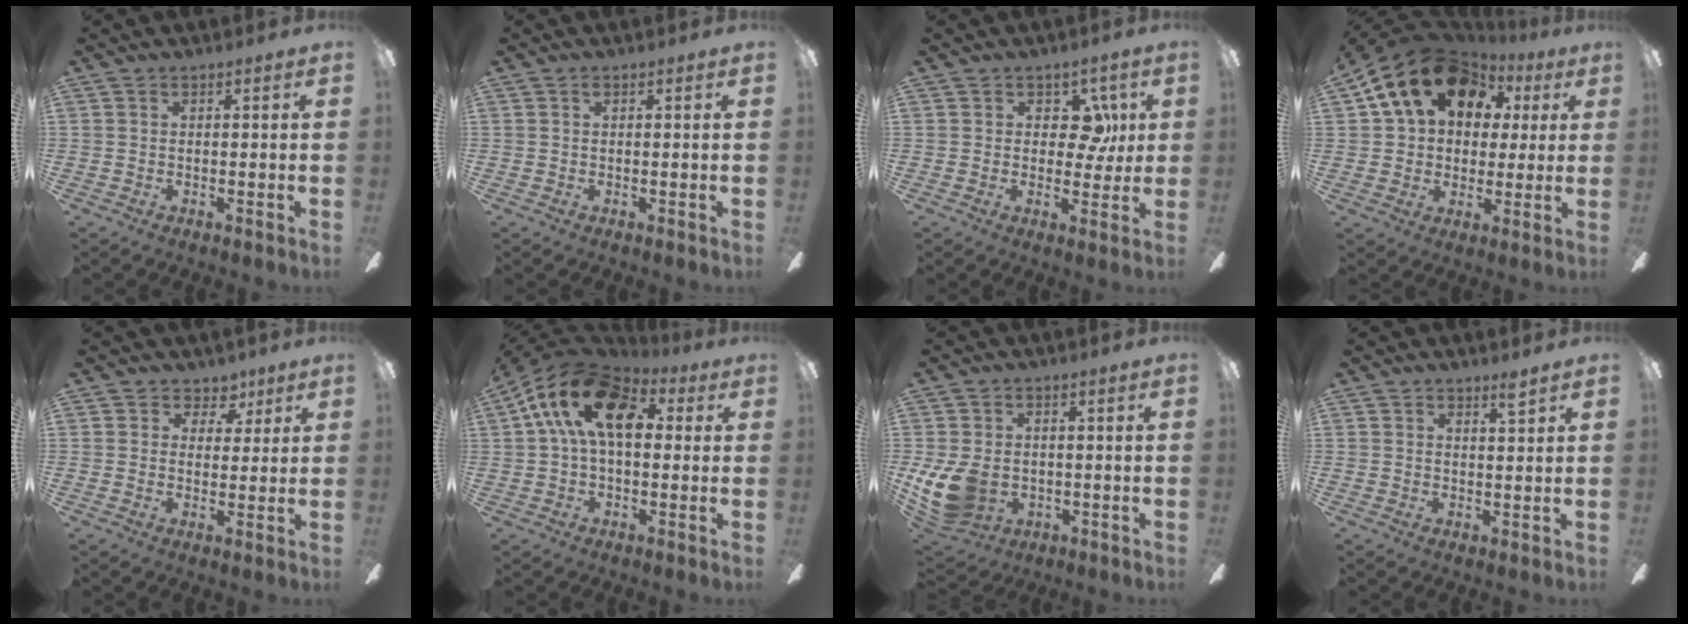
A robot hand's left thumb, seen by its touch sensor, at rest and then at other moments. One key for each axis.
{"total": 0.6, "fx": 0.2, "fy": 0.3, "fz": 0.4, "tx": -0.010, "ty": 0.004, "tz": 0.003}
{"total": 5.3, "fx": 1.3, "fy": 3.9, "fz": 3.3, "tx": -0.039, "ty": 0.001, "tz": 0.016}
{"total": 17.8, "fx": 8.3, "fy": 13.1, "fz": 8.7, "tx": -0.162, "ty": -0.027, "tz": 0.155}
{"total": 4.7, "fx": 2.7, "fy": 3.8, "fz": 0.8, "tx": -0.007, "ty": -0.012, "tz": 0.047}
{"total": 16.9, "fx": 4.8, "fy": 9.4, "fz": 13.2, "tx": -0.255, "ty": 0.006, "tz": 0.080}
{"total": 11.9, "fx": -2.2, "fy": 9.0, "fz": 7.4, "tx": -0.172, "ty": 0.008, "tz": -0.038}
{"total": 2.3, "fx": 2.1, "fy": 0.1, "fz": 1.0, "tx": -0.007, "ty": -0.012, "tz": 0.033}